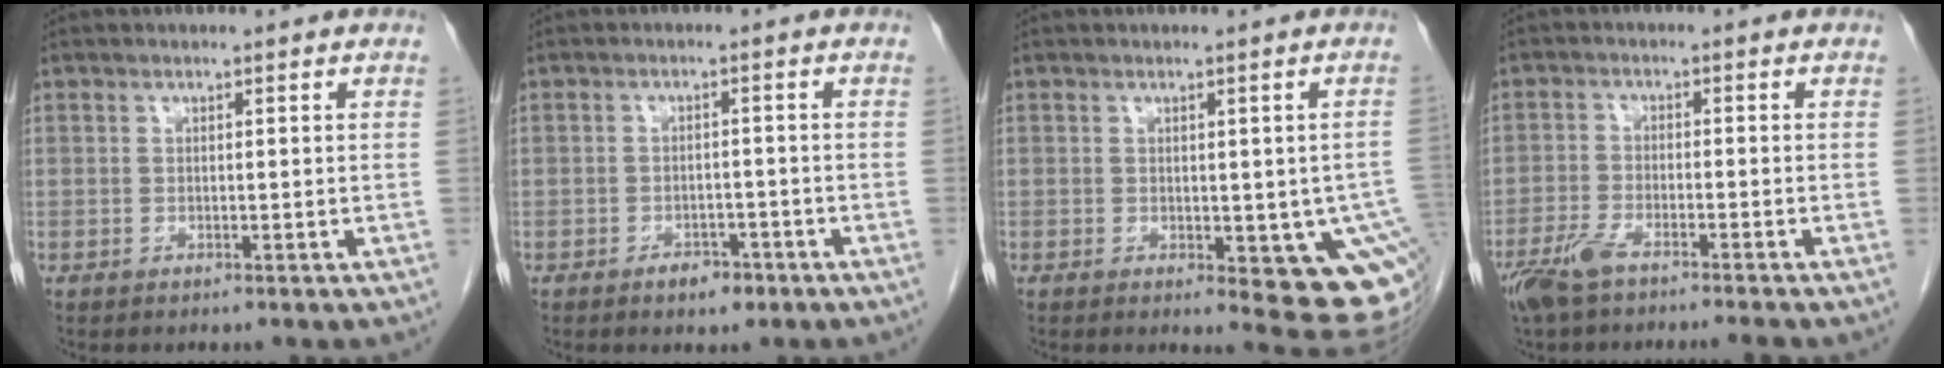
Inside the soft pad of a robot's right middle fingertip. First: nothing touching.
{"total": 3.0, "force": [-2.0, 1.7, 1.6], "torque": [-0.019, 0.005, -0.023]}
{"total": 11.5, "force": [-2.8, 4.1, 10.3], "torque": [-0.111, -0.011, -0.022]}
{"total": 6.7, "force": [-5.3, 0.3, 4.1], "torque": [-0.075, -0.014, -0.097]}